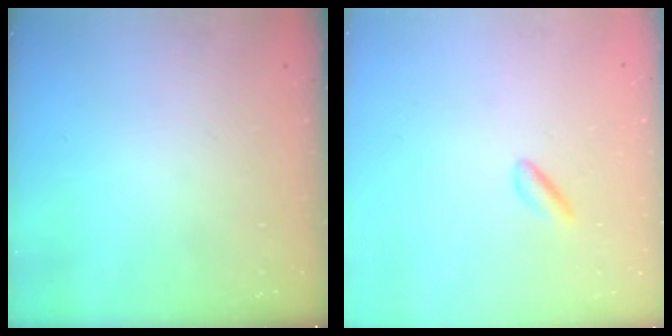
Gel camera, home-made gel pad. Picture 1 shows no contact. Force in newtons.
{"total": 1.8, "press": 1.6, "slide": 0.9}